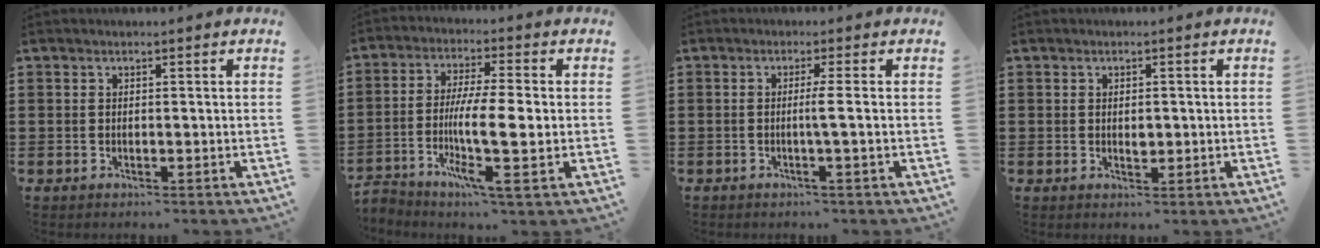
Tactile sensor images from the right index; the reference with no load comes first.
{"total": 8.2, "force": [-1.6, 1.6, 7.9], "torque": [-0.153, -0.005, -0.034]}
{"total": 2.7, "force": [-0.3, -1.0, 2.4], "torque": [-0.045, -0.010, -0.011]}
{"total": 1.6, "force": [0.1, 0.7, 1.4], "torque": [-0.027, 0.004, 0.001]}